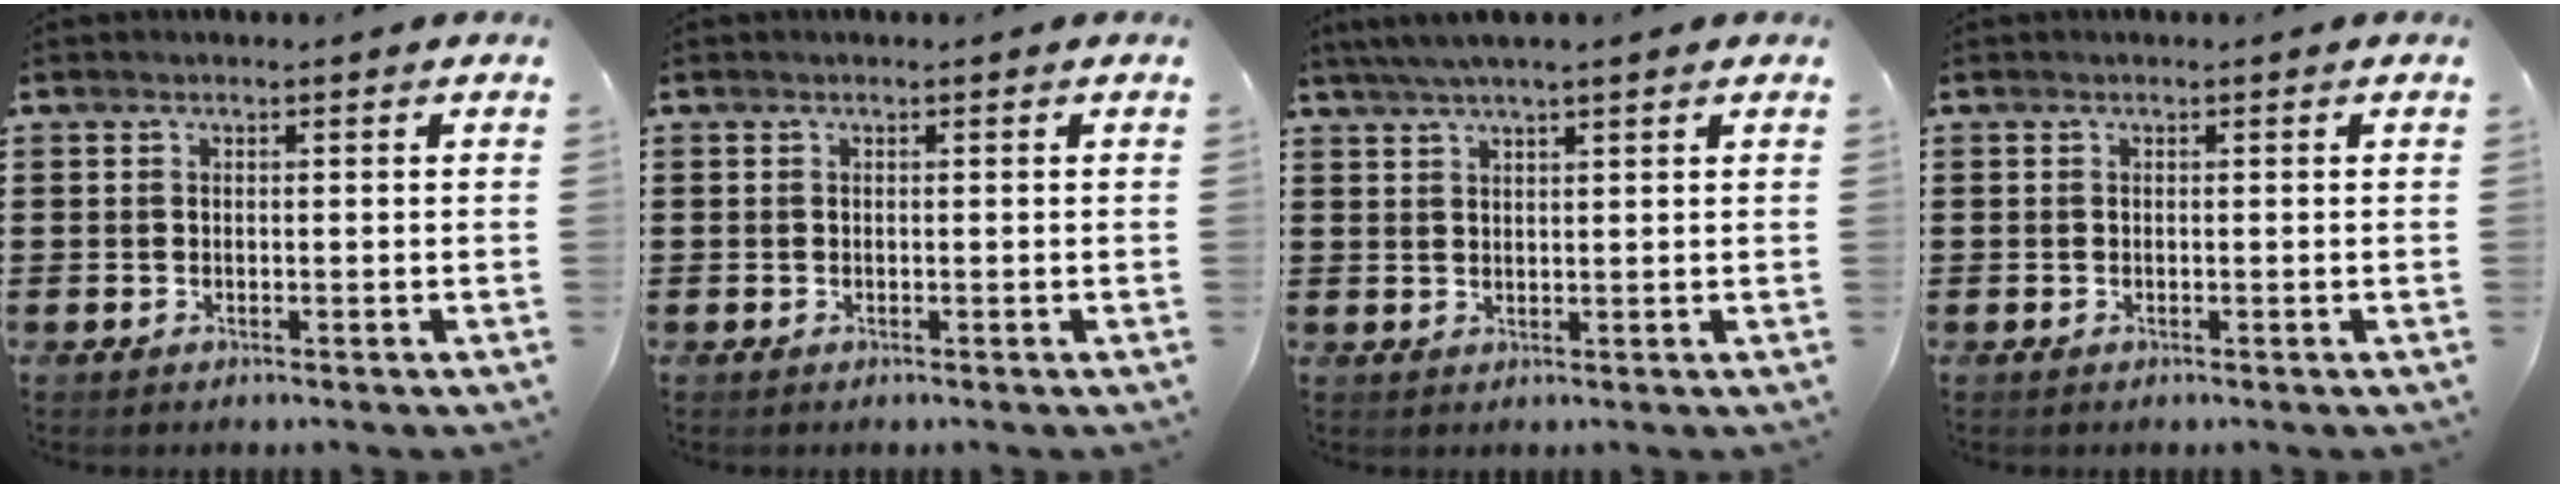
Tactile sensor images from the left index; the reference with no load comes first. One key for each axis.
{"total": 0.0}
{"total": 3.2, "fx": 2.5, "fy": 0.1, "fz": 2.0, "tx": -0.043, "ty": 0.002, "tz": 0.046}
{"total": 0.0}